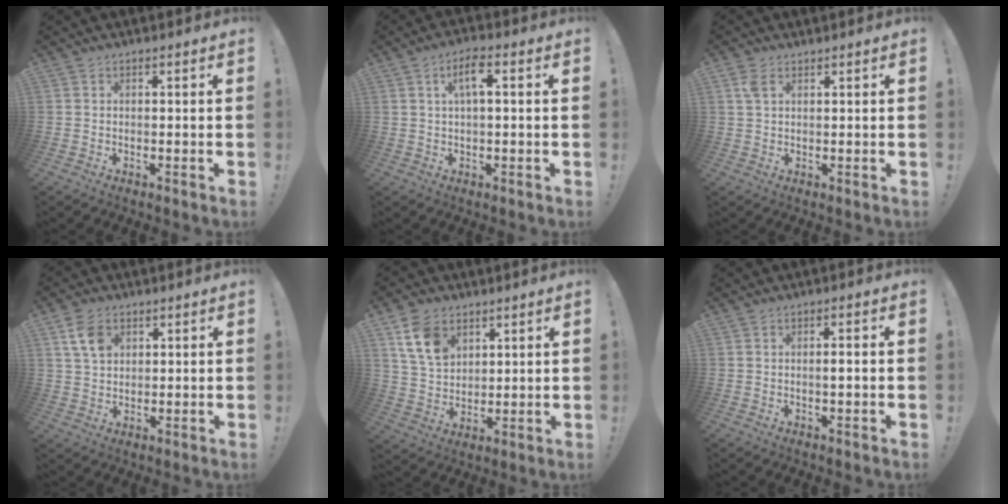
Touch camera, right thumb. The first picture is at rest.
{"total": 5.6, "force": [1.4, 1.7, 5.2], "torque": [-0.095, 0.008, 0.019]}
{"total": 3.2, "force": [1.8, 1.5, 2.1], "torque": [-0.044, 0.000, 0.034]}
{"total": 7.4, "force": [3.2, 5.3, 4.1], "torque": [-0.072, -0.002, 0.063]}
{"total": 12.0, "force": [6.0, 8.6, 6.0], "torque": [-0.111, -0.011, 0.123]}
{"total": 1.9, "force": [-0.6, -0.1, 1.8], "torque": [-0.032, 0.002, -0.013]}